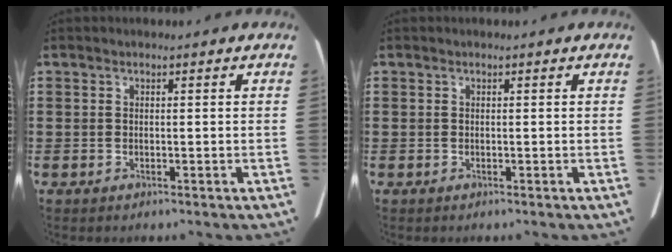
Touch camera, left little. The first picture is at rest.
{"total": 0.0}